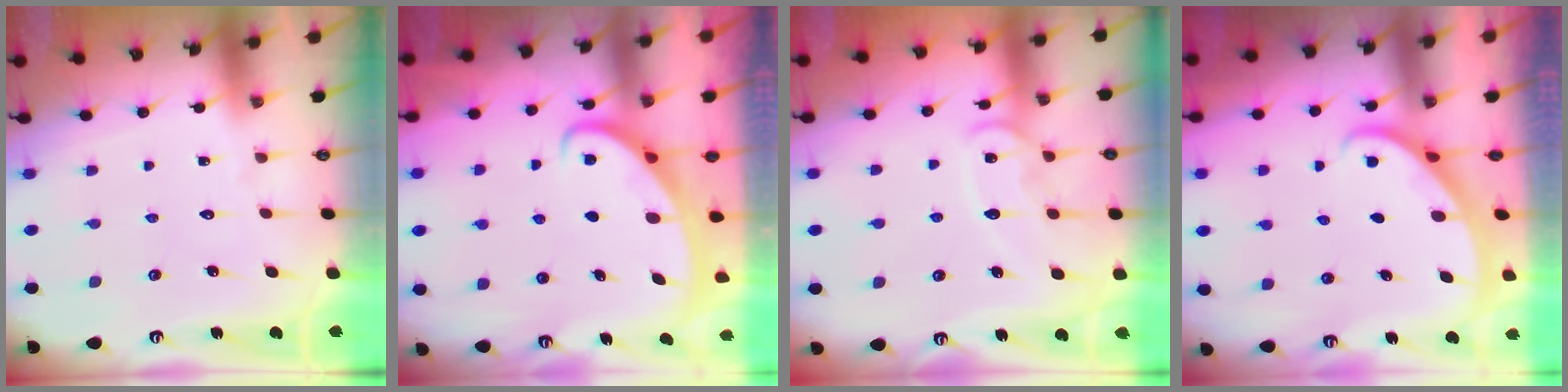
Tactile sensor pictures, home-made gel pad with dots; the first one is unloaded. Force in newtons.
{"total": 2.3, "press": 2.3, "slide": 0.3}
{"total": 11.4, "press": 11.4, "slide": 1.0}
{"total": 2.3, "press": 2.3, "slide": 0.1}